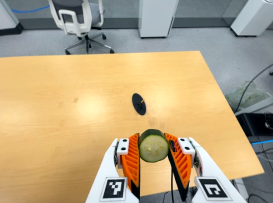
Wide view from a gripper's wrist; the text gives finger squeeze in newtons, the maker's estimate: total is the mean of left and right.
{"total": 11.1, "left": 9.9, "right": 12.3}